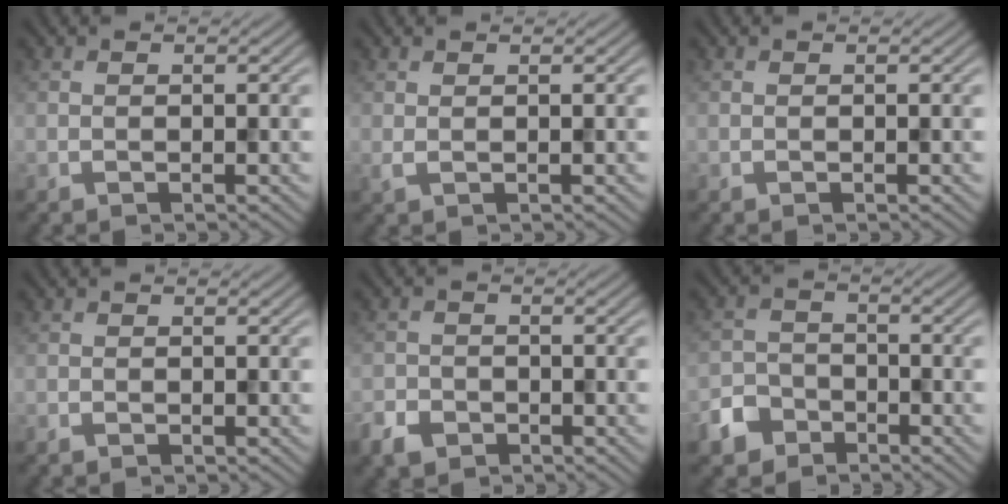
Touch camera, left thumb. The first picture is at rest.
{"total": 0.8, "force": [0.3, 0.3, 0.7], "torque": [-0.019, -0.001, 0.007]}
{"total": 0.0}
{"total": 0.7, "force": [-0.5, 0.4, 0.2], "torque": [-0.004, -0.003, -0.008]}
{"total": 3.3, "force": [-2.2, 2.3, 1.1], "torque": [-0.029, -0.008, -0.050]}
{"total": 5.0, "force": [-3.4, 3.3, 1.5], "torque": [-0.038, -0.003, -0.073]}